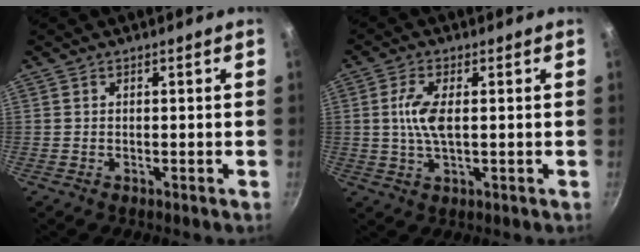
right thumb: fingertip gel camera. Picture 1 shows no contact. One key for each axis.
{"total": 6.3, "fx": 0.7, "fy": 2.5, "fz": 5.7, "tx": -0.124, "ty": 0.002, "tz": 0.014}